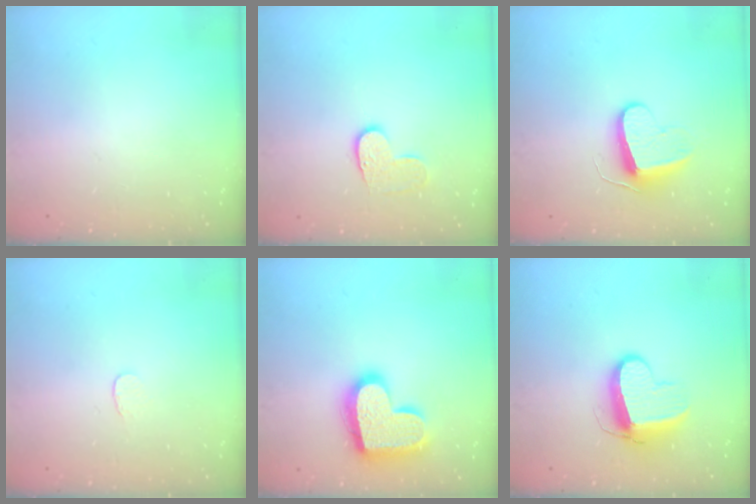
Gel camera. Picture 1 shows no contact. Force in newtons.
{"total": 6.4, "press": 6.4, "slide": 0.4}
{"total": 9.1, "press": 9.1, "slide": 0.7}
{"total": 3.0, "press": 3.0, "slide": 0.2}
{"total": 19.6, "press": 19.5, "slide": 1.3}
{"total": 10.3, "press": 10.3, "slide": 0.5}